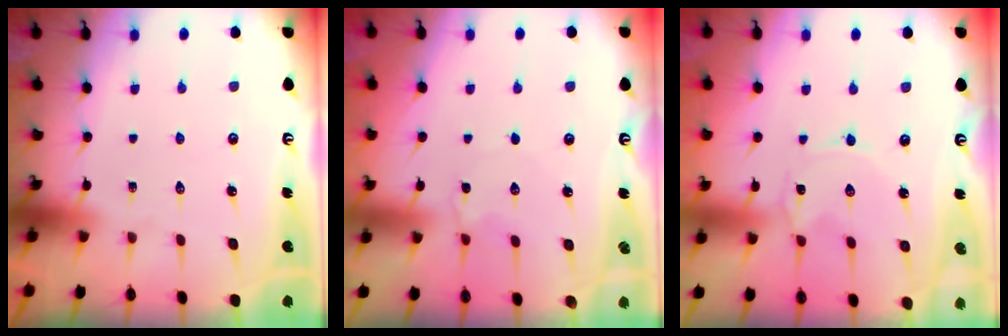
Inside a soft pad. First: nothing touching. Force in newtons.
{"total": 2.1, "press": 2.1, "slide": 0.2}
{"total": 0.0}